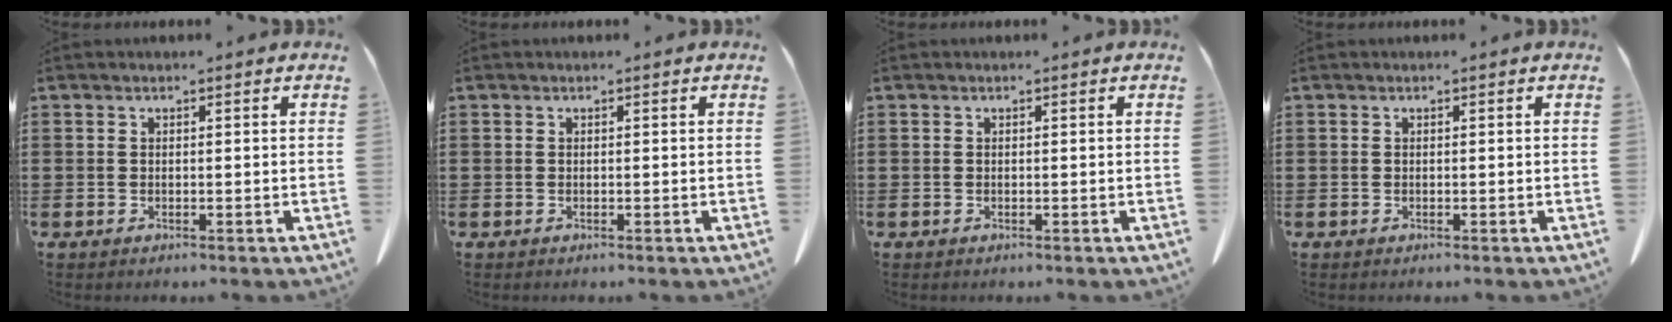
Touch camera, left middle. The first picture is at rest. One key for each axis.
{"total": 0.0}
{"total": 0.0}
{"total": 0.0}